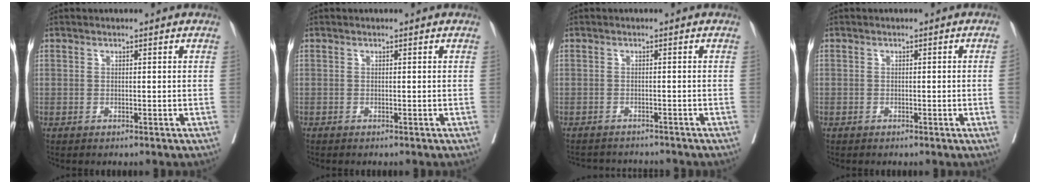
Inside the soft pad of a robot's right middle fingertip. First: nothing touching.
{"total": 0.0}
{"total": 6.0, "force": [-5.8, 0.9, 0.8], "torque": [-0.006, 0.001, -0.077]}
{"total": 1.2, "force": [-0.3, 0.1, 1.2], "torque": [-0.019, 0.007, -0.002]}